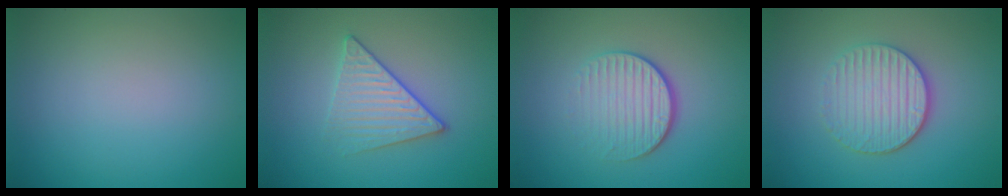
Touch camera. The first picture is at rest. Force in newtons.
{"total": 3.1, "press": 2.9, "slide": 1.2}
{"total": 4.1, "press": 2.7, "slide": 3.1}
{"total": 4.0, "press": 3.5, "slide": 2.0}